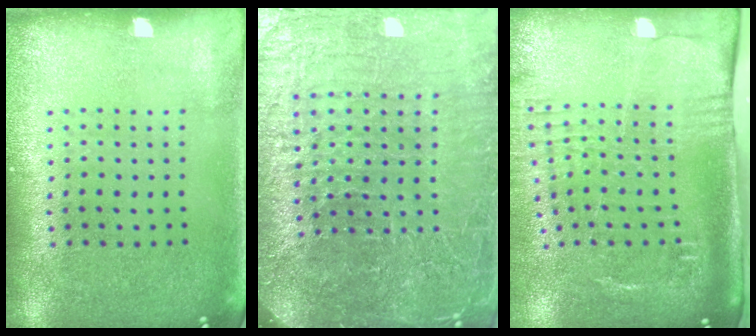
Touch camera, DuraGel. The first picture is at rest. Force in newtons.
{"total": 6.3, "press": 5.6, "slide": 2.9}
{"total": 2.7, "press": 2.1, "slide": 1.7}